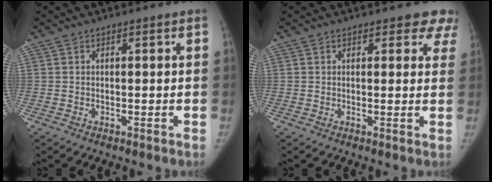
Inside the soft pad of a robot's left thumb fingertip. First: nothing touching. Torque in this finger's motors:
{"motor_torque": [0.37, 0.06, 0.46, -0.10, 0.06]}